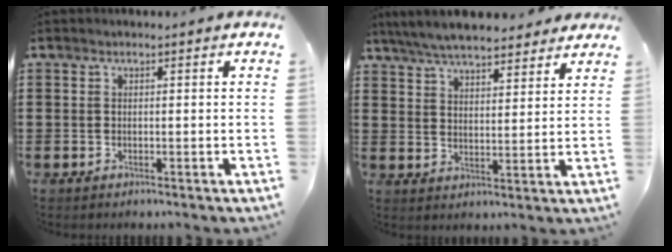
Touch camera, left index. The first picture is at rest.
{"total": 6.7, "force": [6.2, 1.2, 2.0], "torque": [-0.062, -0.015, 0.114]}